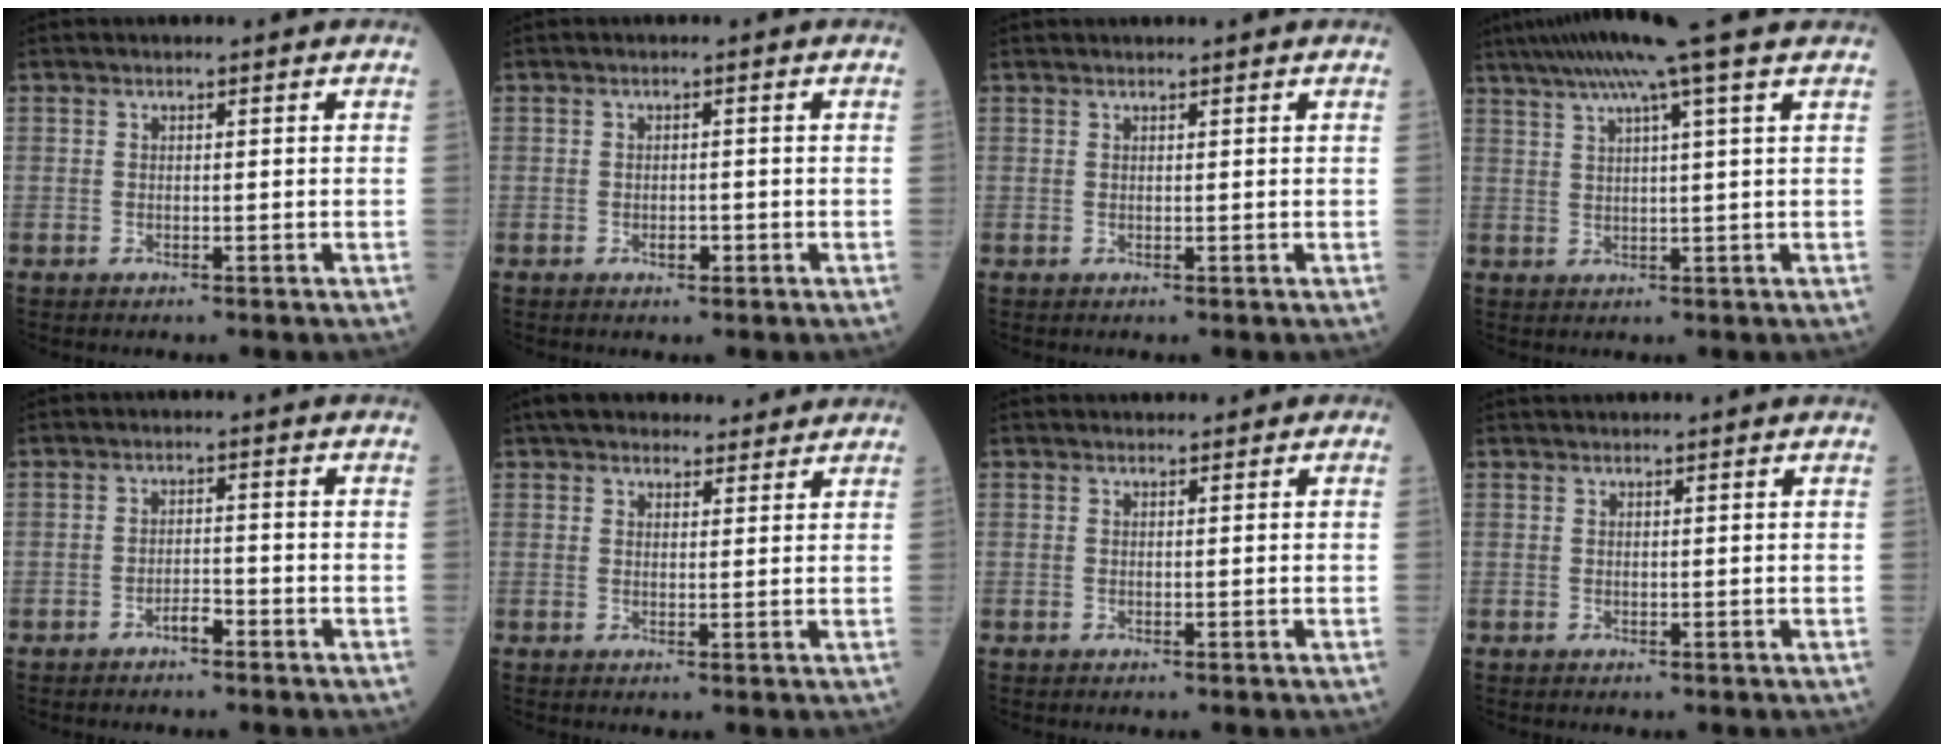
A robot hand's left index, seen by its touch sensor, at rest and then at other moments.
{"total": 1.2, "force": [-0.6, 0.7, 0.8], "torque": [-0.015, 0.001, -0.008]}
{"total": 1.0, "force": [0.9, -0.2, 0.3], "torque": [-0.009, 0.011, 0.021]}
{"total": 11.0, "force": [8.1, -1.9, 7.2], "torque": [-0.122, 0.027, 0.112]}
{"total": 1.9, "force": [-1.6, 0.4, 1.1], "torque": [-0.018, 0.002, -0.028]}
{"total": 10.5, "force": [9.3, 3.3, 3.7], "torque": [-0.041, 0.031, 0.132]}
{"total": 1.1, "force": [0.8, 0.6, 0.4], "torque": [-0.006, 0.013, 0.009]}
{"total": 2.0, "force": [2.0, -0.1, 0.6], "torque": [-0.006, 0.023, 0.033]}